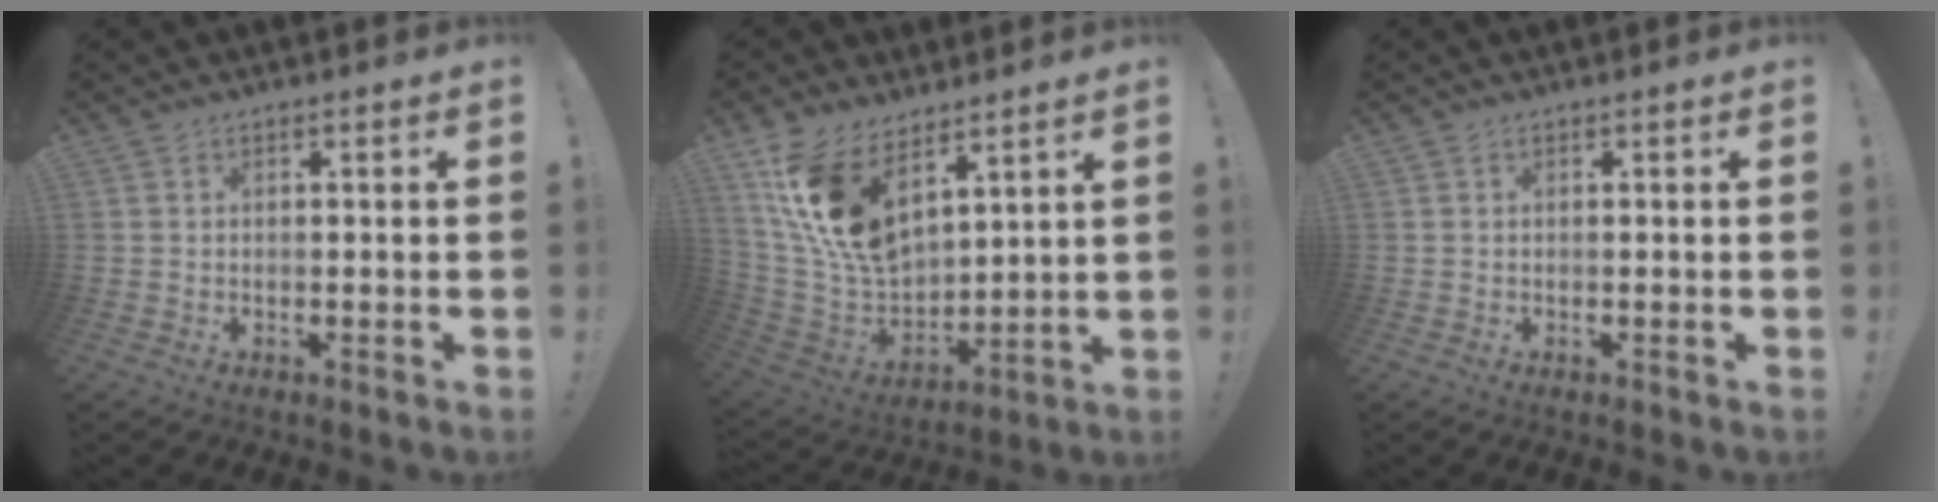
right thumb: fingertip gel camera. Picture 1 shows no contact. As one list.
[{"total": 17.5, "force": [10.2, 9.5, 10.6], "torque": [-0.207, -0.070, 0.192]}, {"total": 0.0}]